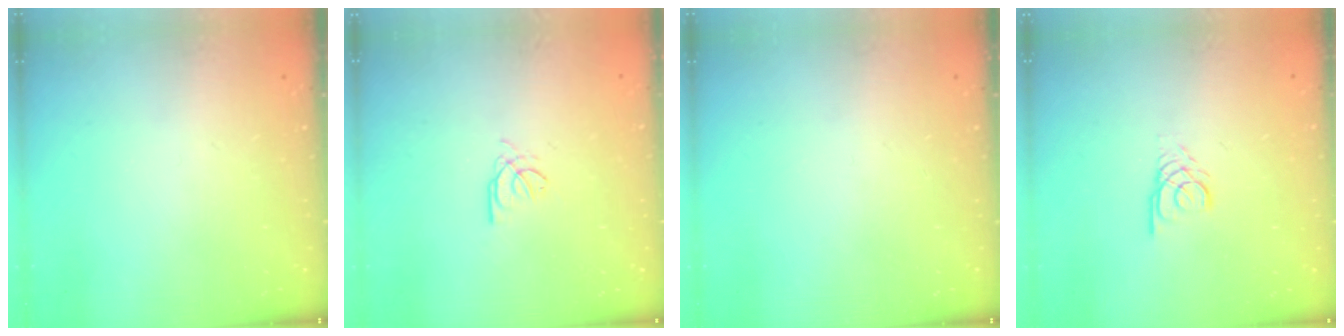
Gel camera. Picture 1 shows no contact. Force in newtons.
{"total": 2.7, "press": 2.7, "slide": 0.4}
{"total": 0.0}
{"total": 2.5, "press": 2.5, "slide": 0.2}